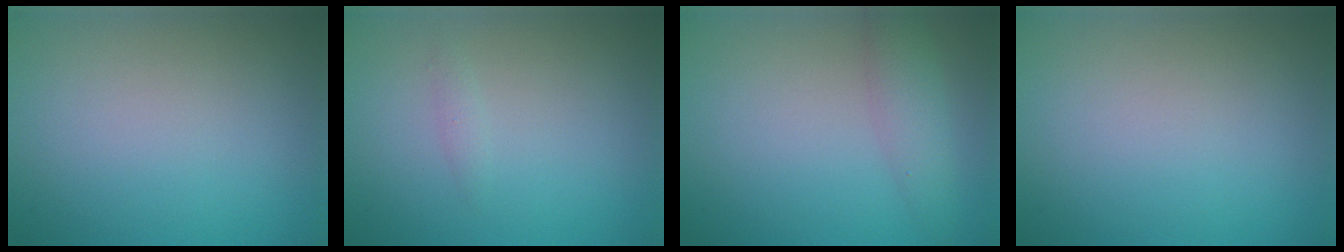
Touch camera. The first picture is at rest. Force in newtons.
{"total": 0.7, "press": 0.7, "slide": 0.0}
{"total": 2.8, "press": 2.8, "slide": 0.1}
{"total": 0.0}